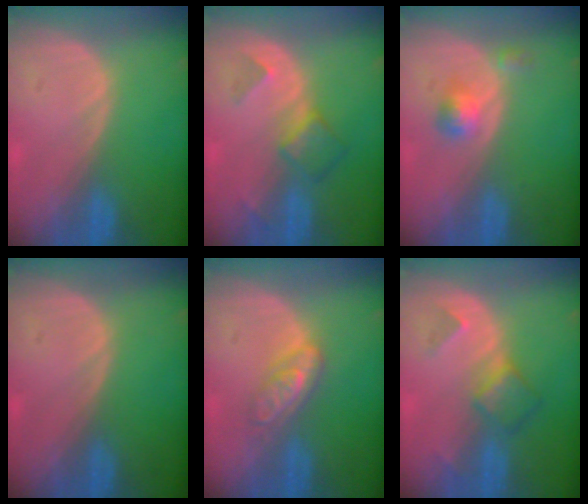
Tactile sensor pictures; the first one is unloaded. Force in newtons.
{"total": 4.9, "press": 4.3, "slide": 2.2}
{"total": 3.0, "press": 2.8, "slide": 1.2}
{"total": 0.0}
{"total": 4.7, "press": 4.3, "slide": 1.9}
{"total": 5.1, "press": 4.5, "slide": 2.4}